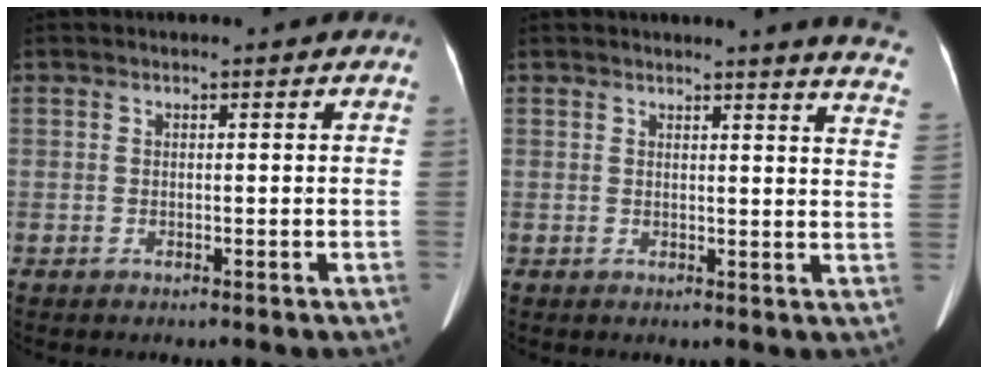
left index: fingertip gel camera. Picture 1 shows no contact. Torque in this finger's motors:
{"motor_torque": [-0.64, -1.50, 0.01, 0.07]}